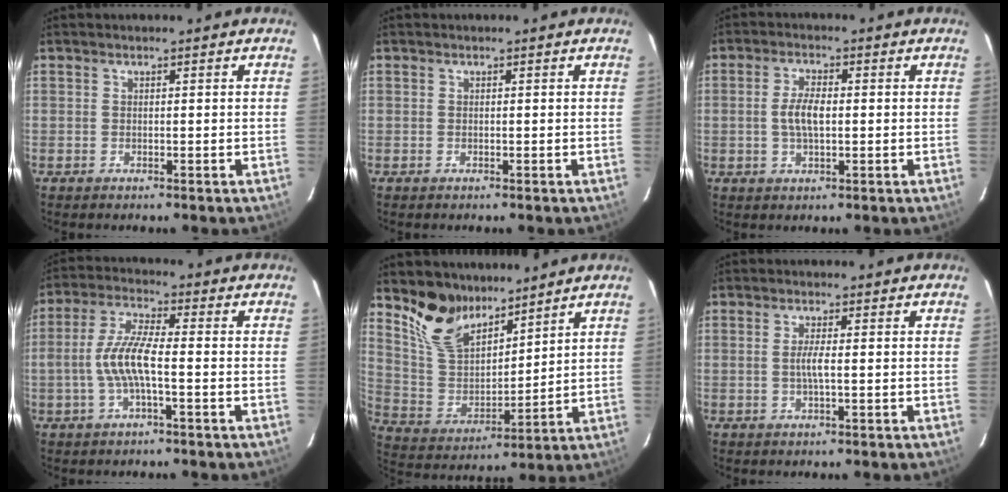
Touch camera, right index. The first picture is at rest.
{"total": 0.0}
{"total": 4.9, "force": [-0.2, 2.0, 4.4], "torque": [-0.088, 0.003, 0.000]}
{"total": 8.1, "force": [-1.8, 1.5, 7.8], "torque": [-0.167, 0.006, -0.036]}
{"total": 12.5, "force": [9.9, 5.7, 5.1], "torque": [-0.113, 0.004, 0.202]}
{"total": 2.3, "force": [-0.2, -0.1, 2.3], "torque": [-0.044, -0.002, -0.006]}